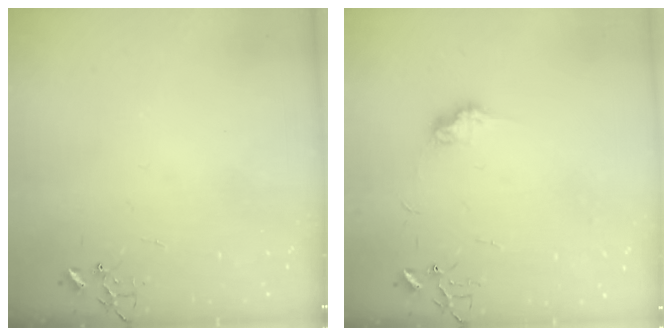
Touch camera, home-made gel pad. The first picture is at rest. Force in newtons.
{"total": 8.0, "press": 8.0, "slide": 0.5}